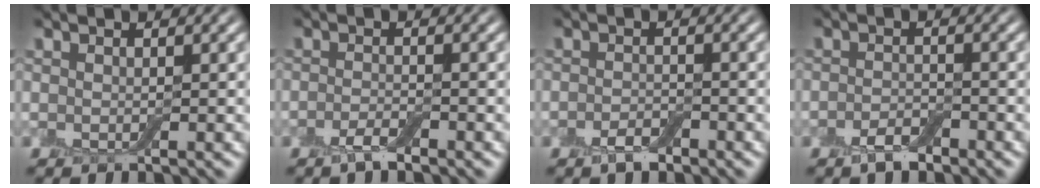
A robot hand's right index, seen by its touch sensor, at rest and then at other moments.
{"total": 1.7, "force": [-1.3, 0.3, 0.9], "torque": [-0.020, 0.001, -0.027]}
{"total": 1.7, "force": [-1.3, 0.7, 0.9], "torque": [-0.017, 0.001, -0.023]}
{"total": 2.0, "force": [-1.5, 0.8, 1.1], "torque": [-0.020, 0.002, -0.029]}